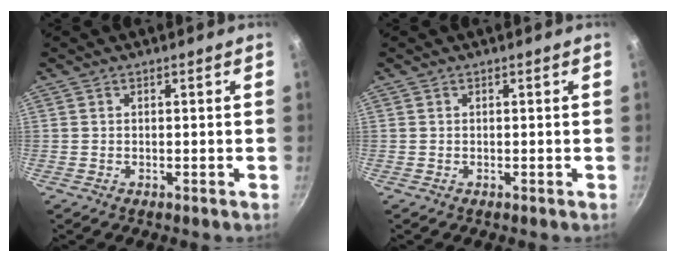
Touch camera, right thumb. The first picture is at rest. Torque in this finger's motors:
{"motor_torque": [0.00, 0.00, 0.00, 0.00, 0.03]}